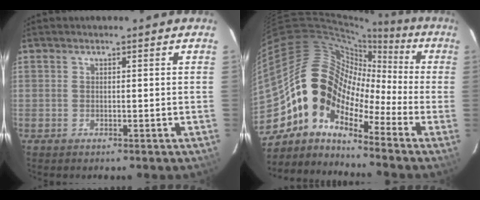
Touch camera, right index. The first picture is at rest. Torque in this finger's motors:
{"motor_torque": [1.26, -0.80, 1.05, 0.19]}